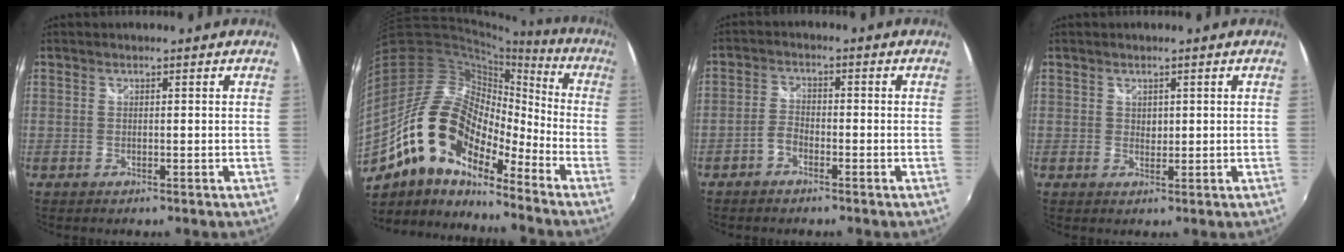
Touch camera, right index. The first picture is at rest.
{"total": 18.1, "force": [-11.4, 8.4, 11.3], "torque": [-0.201, -0.010, -0.224]}
{"total": 2.8, "force": [-1.9, 1.4, 1.5], "torque": [-0.041, 0.008, -0.040]}
{"total": 1.2, "force": [0.6, 1.0, 0.4], "torque": [-0.004, 0.001, 0.010]}